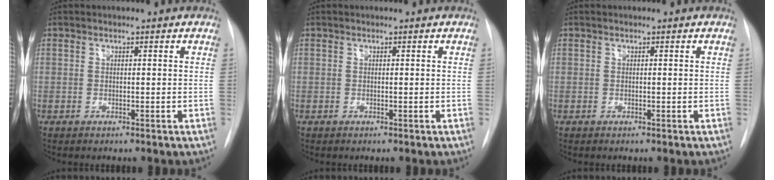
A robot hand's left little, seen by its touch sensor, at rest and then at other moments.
{"total": 0.0}
{"total": 0.0}